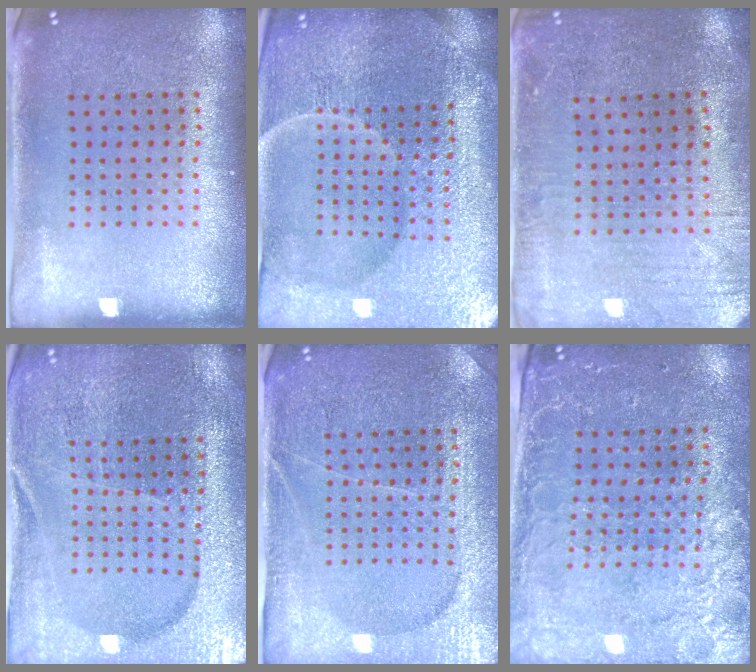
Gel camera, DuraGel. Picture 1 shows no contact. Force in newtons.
{"total": 6.1, "press": 5.5, "slide": 2.5}
{"total": 0.6, "press": 0.4, "slide": 0.4}
{"total": 3.6, "press": 3.6, "slide": 0.6}
{"total": 4.0, "press": 3.7, "slide": 1.3}
{"total": 3.0, "press": 2.8, "slide": 1.2}